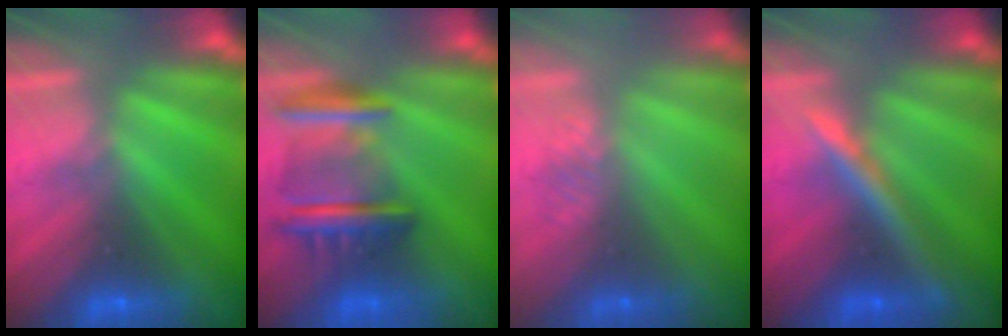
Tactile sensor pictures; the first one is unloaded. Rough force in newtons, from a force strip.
{"total": 8.9}
{"total": 2.9}
{"total": 2.4}